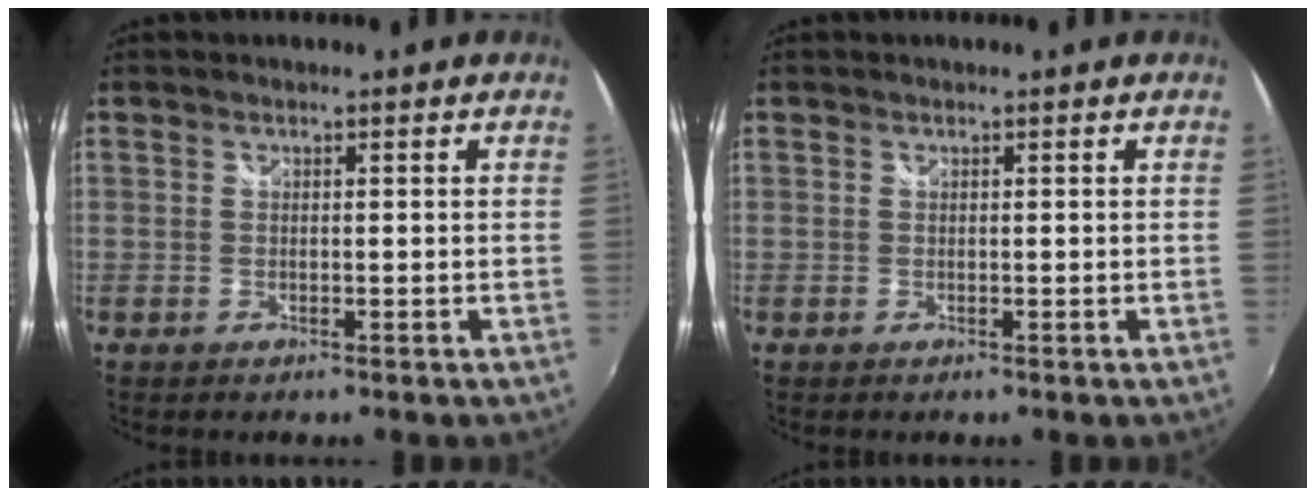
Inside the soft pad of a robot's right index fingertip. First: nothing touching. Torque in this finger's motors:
{"motor_torque": [-0.04, 0.19, -0.04, -0.01]}